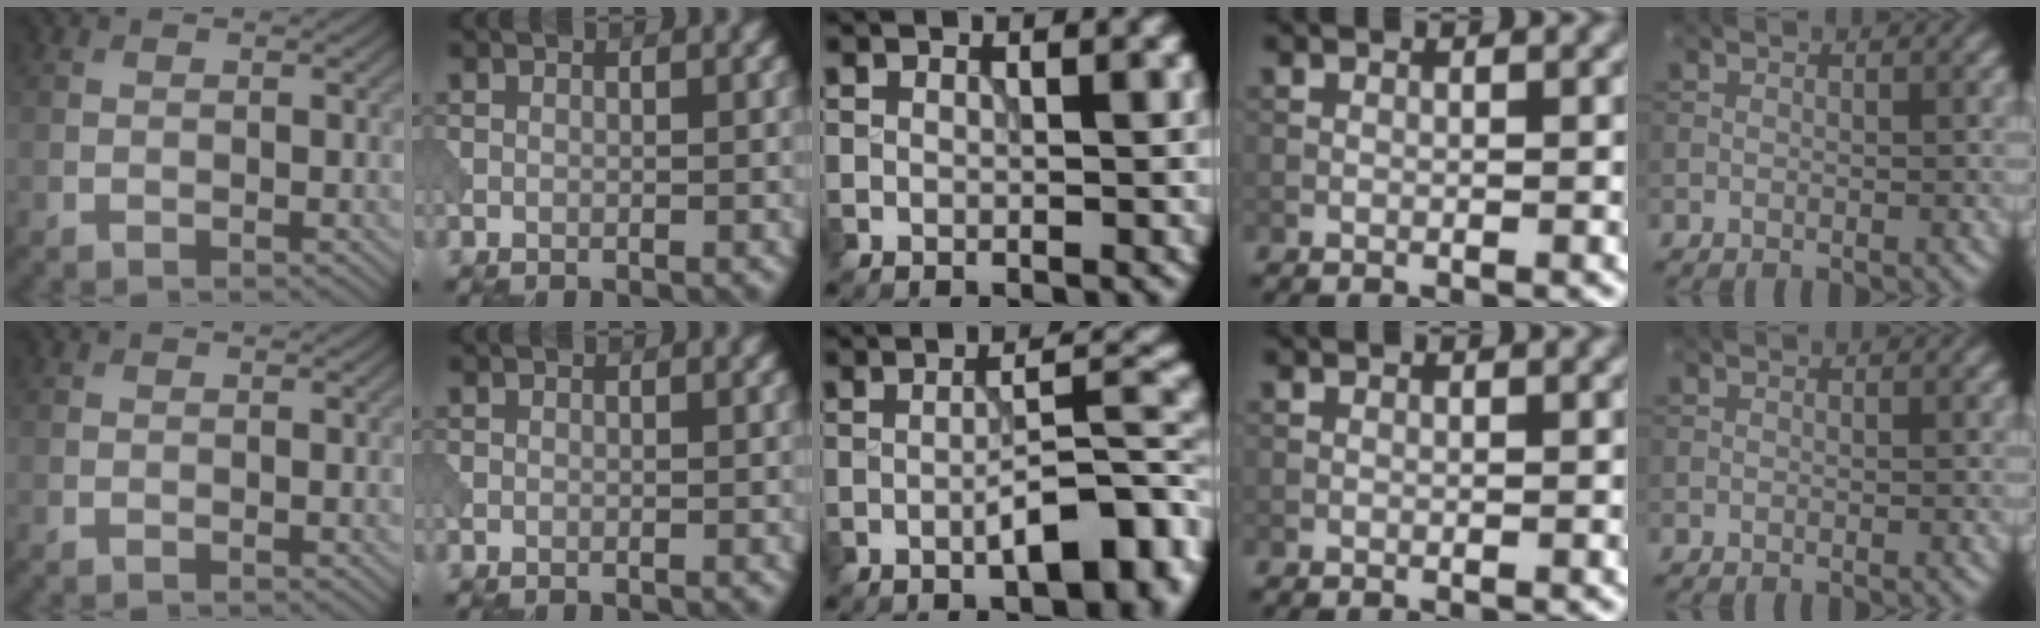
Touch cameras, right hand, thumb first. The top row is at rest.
{"middle": {"total": 7.7, "force": [-2.9, 2.4, 6.6], "torque": [-0.094, 0.008, -0.043]}}